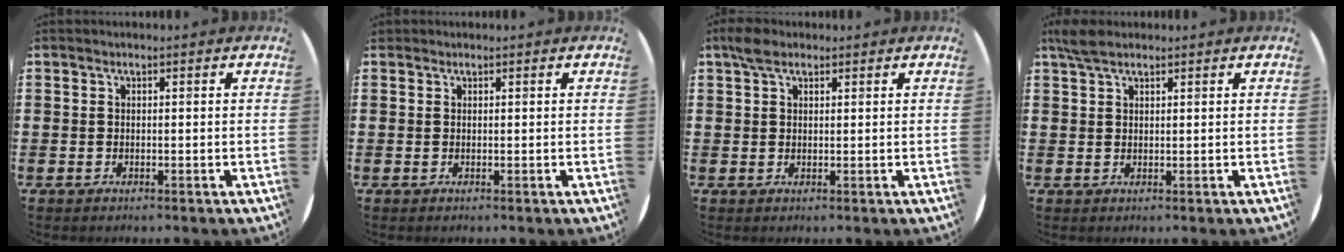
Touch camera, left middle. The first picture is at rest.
{"total": 0.0}
{"total": 2.5, "force": [1.8, 1.2, 1.2], "torque": [-0.018, 0.004, 0.031]}
{"total": 3.0, "force": [2.3, 1.1, 1.7], "torque": [-0.038, 0.006, 0.042]}